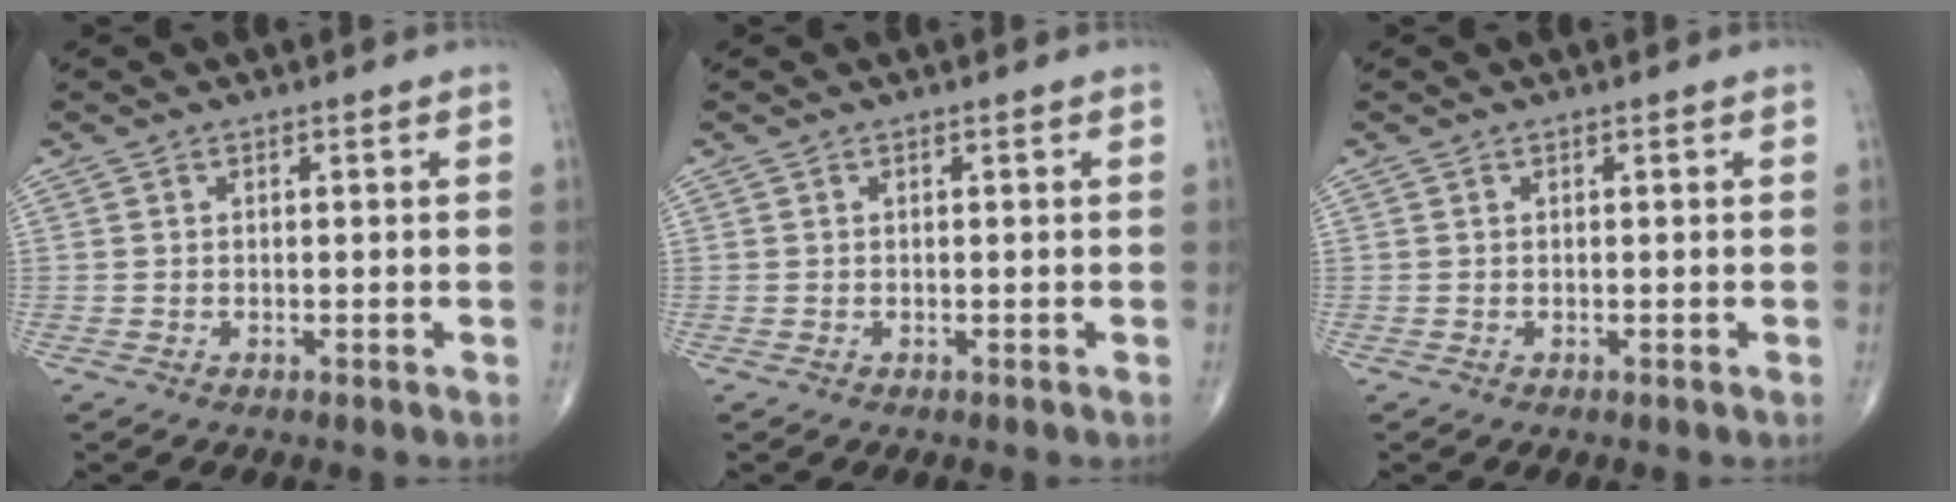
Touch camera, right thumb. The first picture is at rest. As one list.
[{"total": 0.0}, {"total": 0.0}]